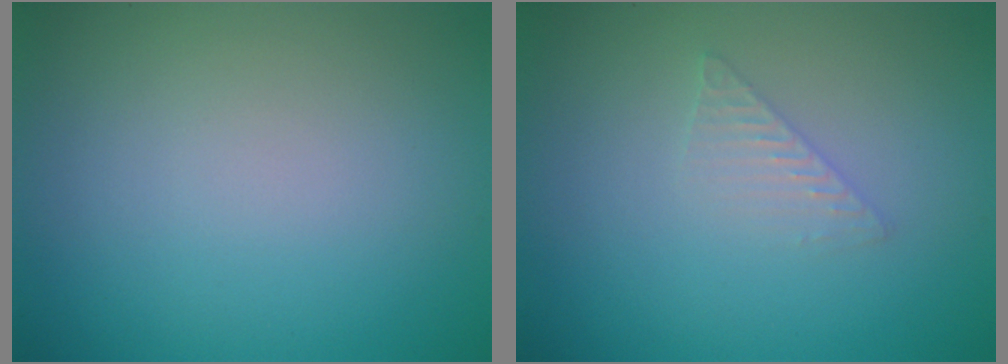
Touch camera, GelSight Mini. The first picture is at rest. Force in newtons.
{"total": 1.4, "press": 1.4, "slide": 0.1}